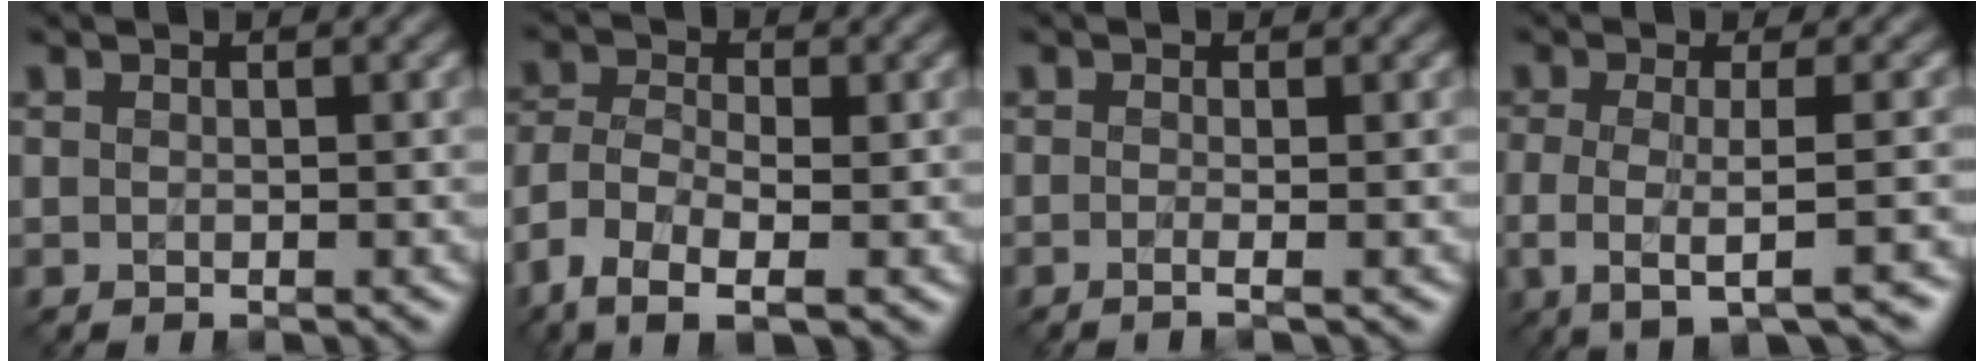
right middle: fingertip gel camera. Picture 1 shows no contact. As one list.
[{"total": 6.1, "force": [-3.4, 2.6, 4.3], "torque": [-0.094, -0.006, -0.072]}, {"total": 1.6, "force": [-0.4, 0.6, 1.4], "torque": [-0.015, -0.013, -0.020]}, {"total": 4.8, "force": [-1.2, 1.3, 4.5], "torque": [-0.074, -0.015, -0.025]}]